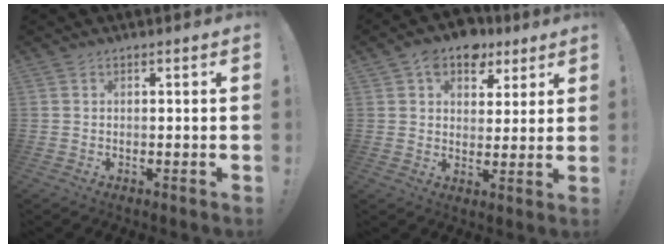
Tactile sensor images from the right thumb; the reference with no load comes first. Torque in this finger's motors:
{"motor_torque": [-0.07, 0.13, 0.86, 0.30, 0.00]}